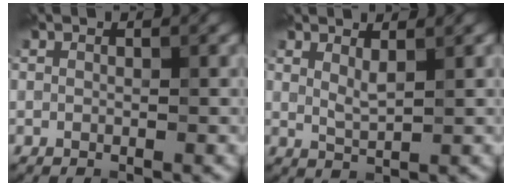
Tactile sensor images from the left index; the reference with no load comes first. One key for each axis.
{"total": 1.6, "fx": 1.5, "fy": 0.2, "fz": 0.6, "tx": -0.015, "ty": 0.003, "tz": 0.025}